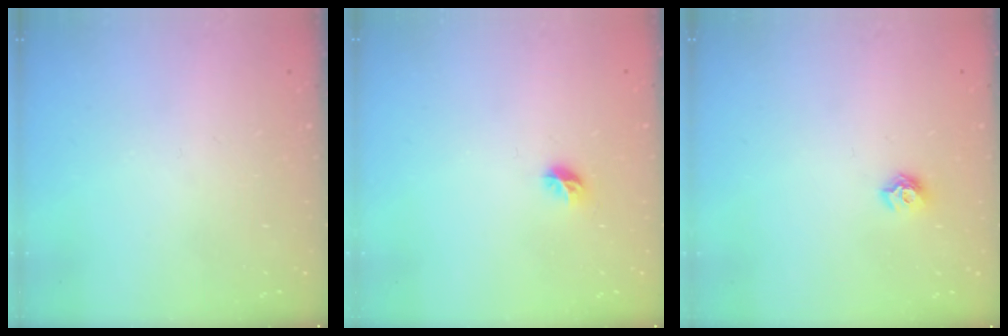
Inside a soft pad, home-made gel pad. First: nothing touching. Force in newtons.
{"total": 5.4, "press": 5.2, "slide": 1.4}
{"total": 7.2, "press": 7.1, "slide": 0.7}